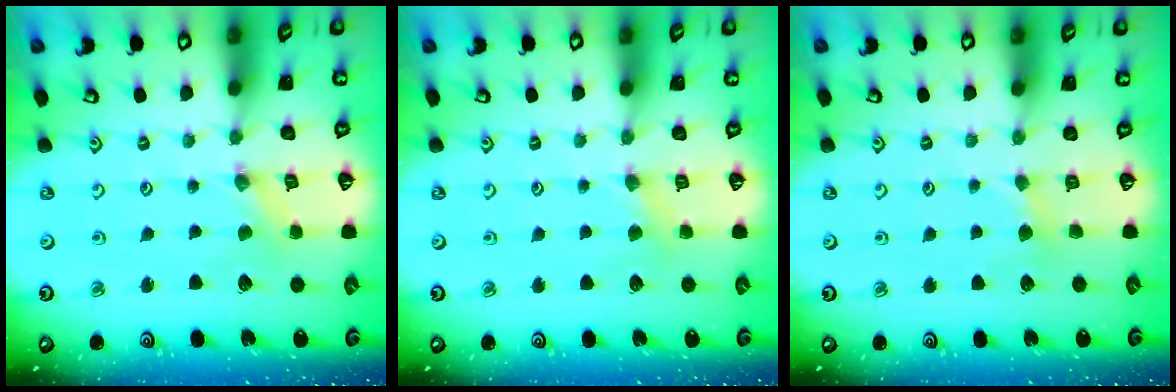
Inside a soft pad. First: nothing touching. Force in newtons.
{"total": 3.6, "press": 3.5, "slide": 0.6}
{"total": 2.4, "press": 2.4, "slide": 0.3}